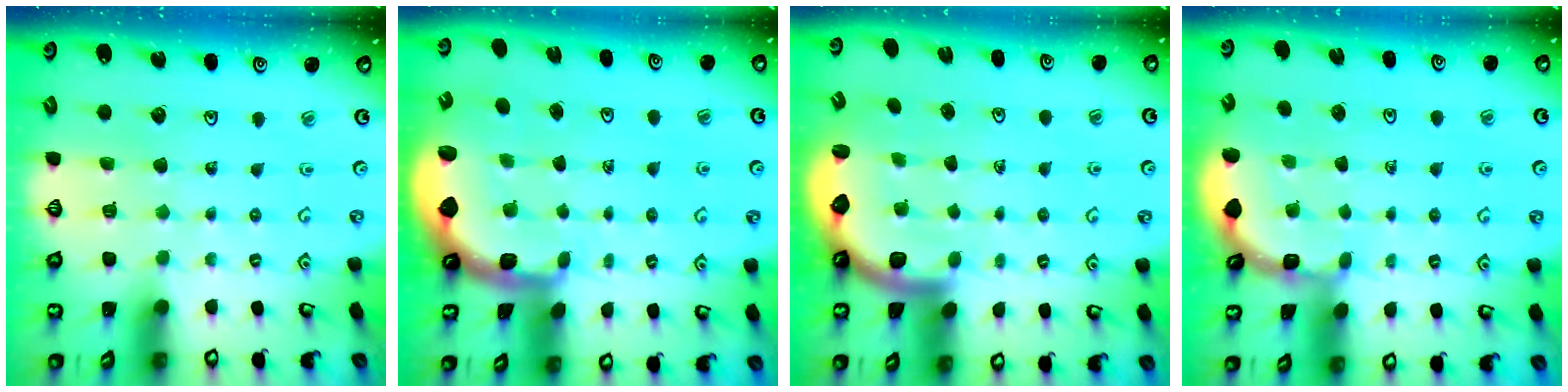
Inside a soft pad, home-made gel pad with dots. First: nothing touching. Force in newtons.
{"total": 2.7, "press": 2.2, "slide": 1.5}
{"total": 2.8, "press": 2.8, "slide": 0.5}
{"total": 1.9, "press": 1.9, "slide": 0.2}